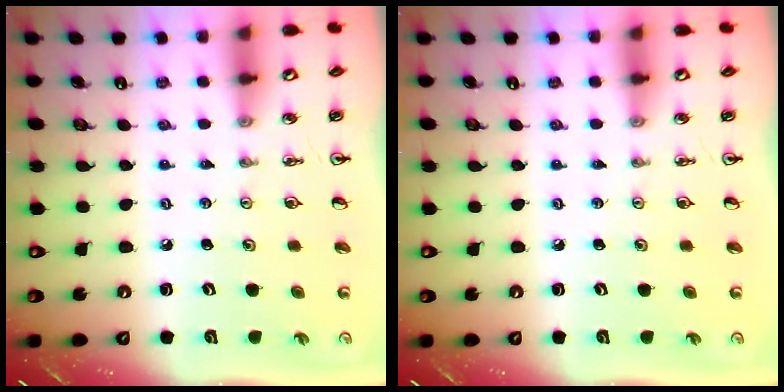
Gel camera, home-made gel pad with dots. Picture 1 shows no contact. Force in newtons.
{"total": 0.0}